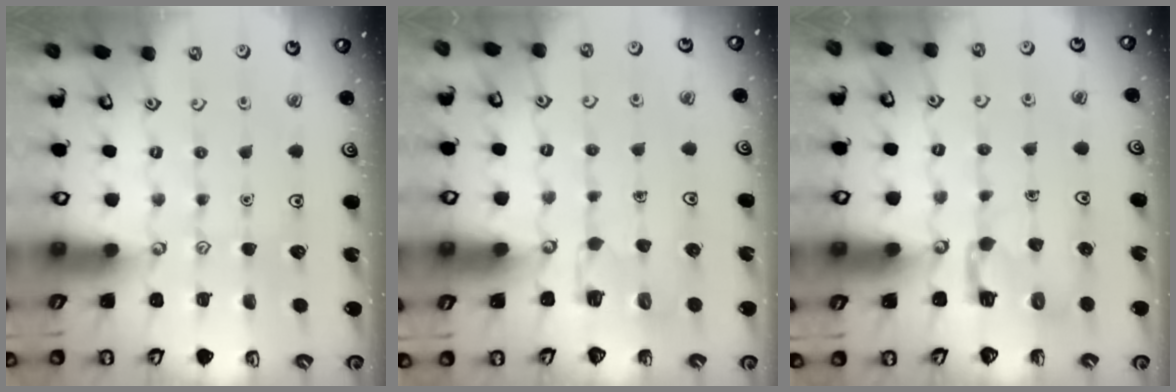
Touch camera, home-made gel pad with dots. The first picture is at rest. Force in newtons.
{"total": 4.1, "press": 4.1, "slide": 0.2}
{"total": 2.8, "press": 2.8, "slide": 0.2}